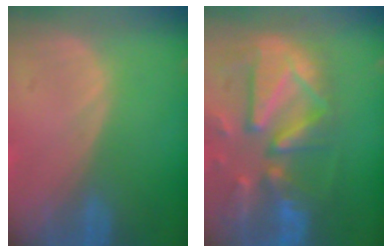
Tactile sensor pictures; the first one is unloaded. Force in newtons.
{"total": 12.7, "press": 11.1, "slide": 6.2}